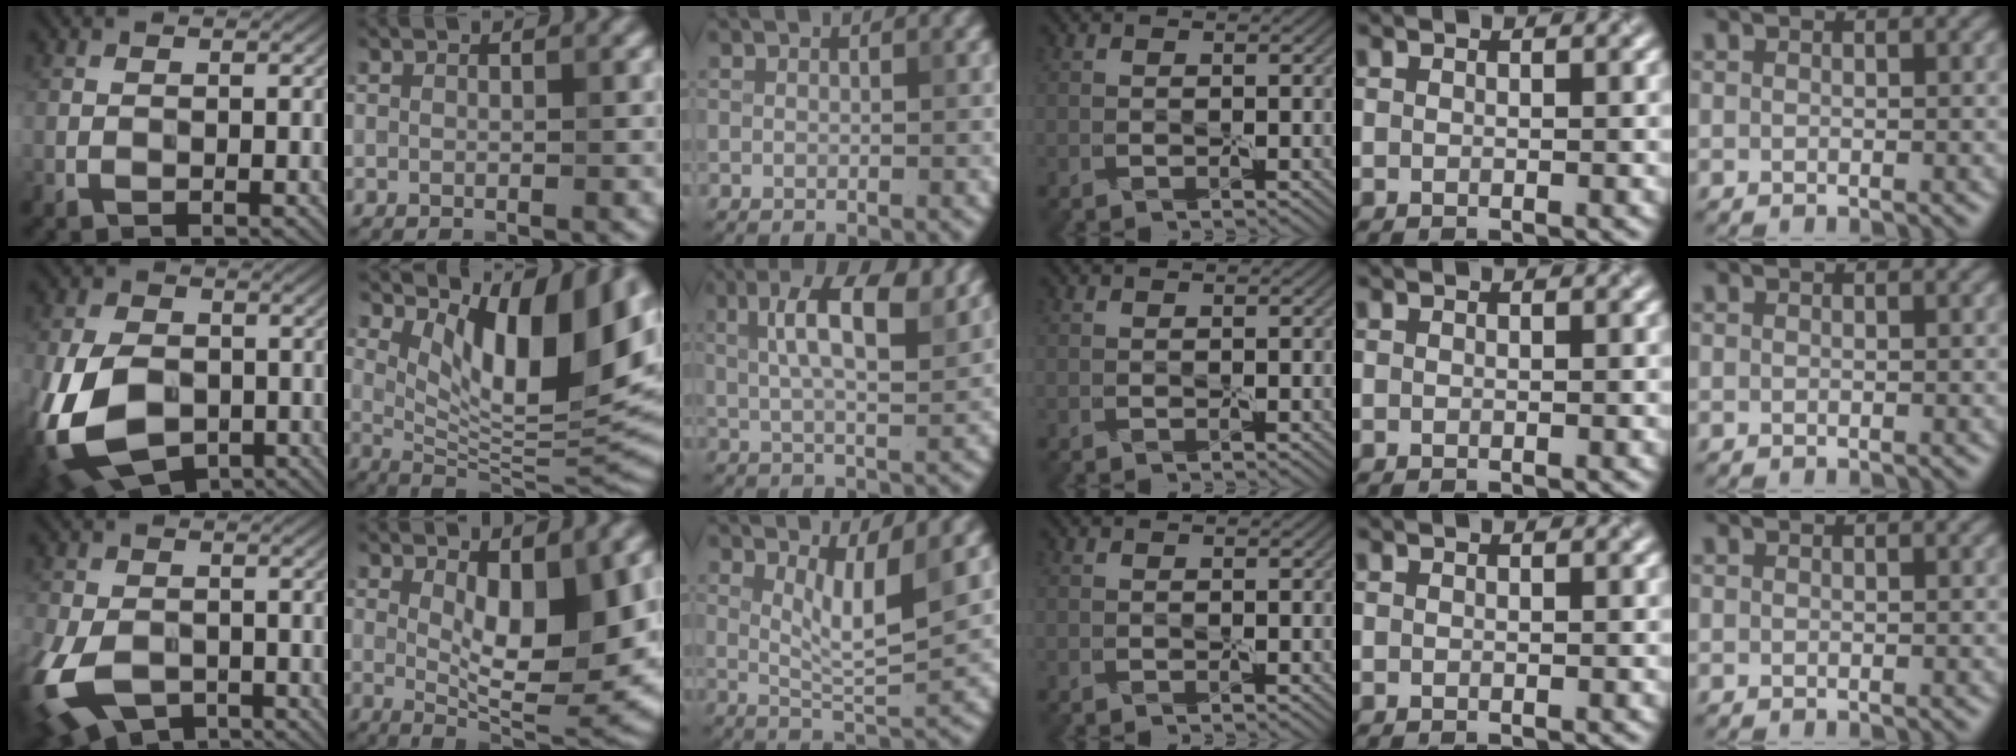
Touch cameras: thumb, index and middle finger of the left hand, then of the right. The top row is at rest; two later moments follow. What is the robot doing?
{"motion": "peel", "object": "sticky note"}